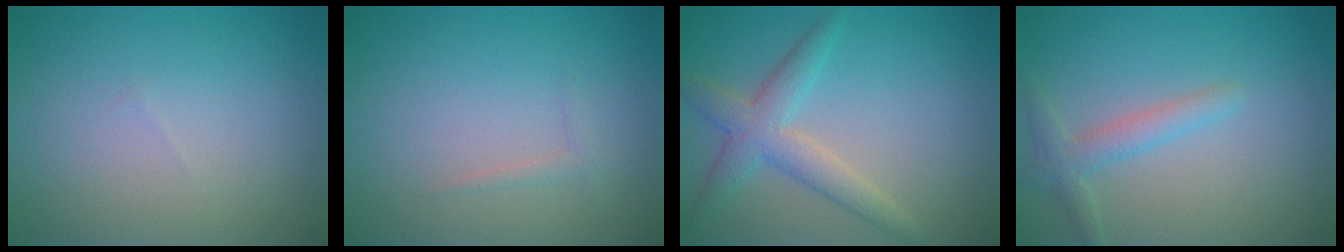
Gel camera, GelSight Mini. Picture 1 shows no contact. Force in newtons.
{"total": 0.6, "press": 0.6, "slide": 0.1}
{"total": 3.7, "press": 3.7, "slide": 0.1}
{"total": 2.2, "press": 2.2, "slide": 0.2}